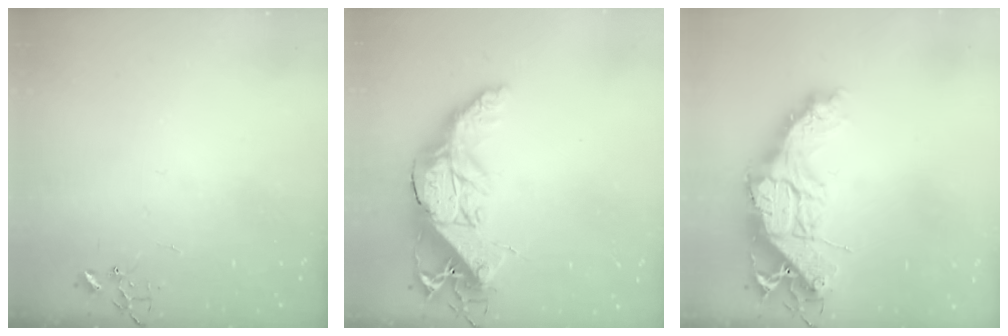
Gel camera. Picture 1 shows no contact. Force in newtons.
{"total": 19.6, "press": 19.6, "slide": 1.2}
{"total": 18.5, "press": 18.4, "slide": 2.0}